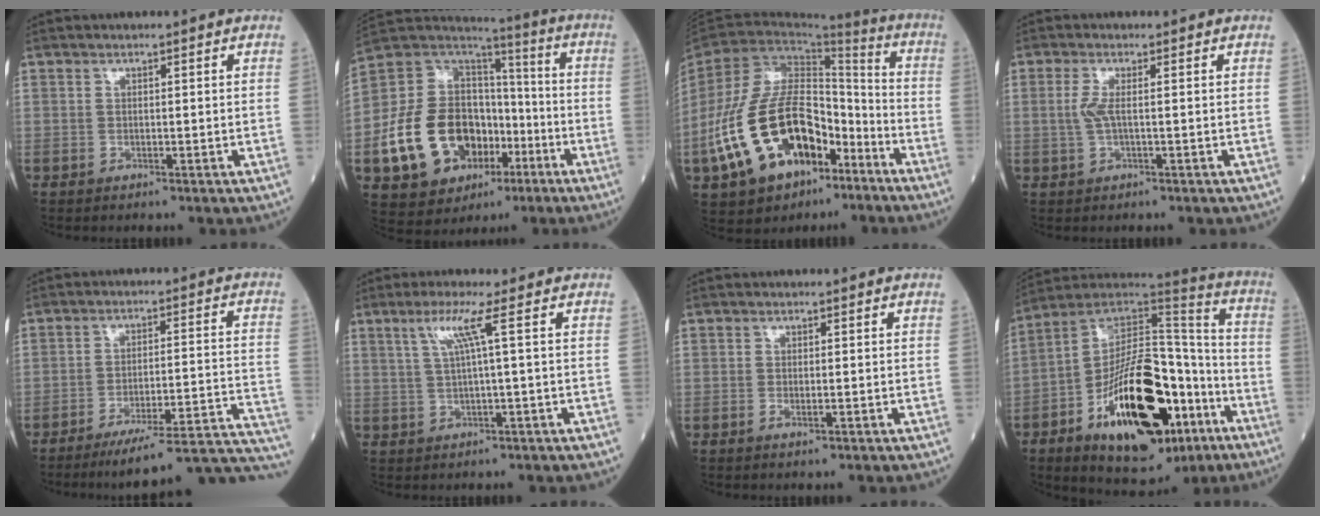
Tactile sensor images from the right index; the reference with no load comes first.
{"total": 19.7, "force": [-6.3, 13.4, 13.1], "torque": [-0.258, 0.033, -0.096]}
{"total": 19.1, "force": [-8.9, 9.8, 13.8], "torque": [-0.280, 0.011, -0.152]}
{"total": 2.5, "force": [0.1, 0.3, 2.5], "torque": [-0.063, -0.001, 0.001]}
{"total": 22.5, "force": [-20.9, -0.4, 8.3], "torque": [-0.036, 0.011, -0.279]}
{"total": 4.2, "force": [1.5, -1.1, 3.8], "torque": [-0.085, 0.006, 0.034]}
{"total": 1.1, "force": [-0.6, 0.2, 1.0], "torque": [-0.019, -0.002, -0.009]}
{"total": 27.0, "force": [-10.9, 10.8, 22.2], "torque": [-0.375, -0.002, -0.164]}